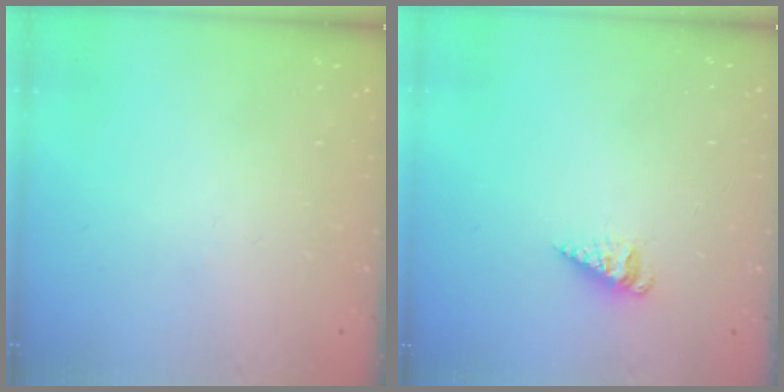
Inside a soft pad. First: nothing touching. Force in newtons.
{"total": 2.8, "press": 2.8, "slide": 0.2}